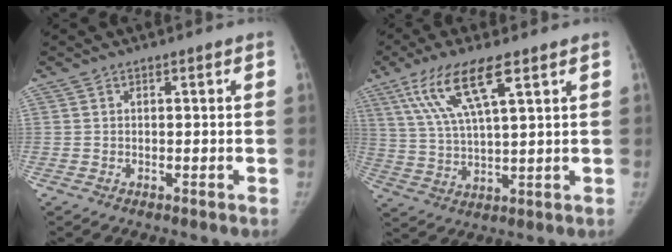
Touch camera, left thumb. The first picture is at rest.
{"total": 12.1, "force": [6.2, 2.8, 10.0], "torque": [-0.212, -0.014, 0.124]}